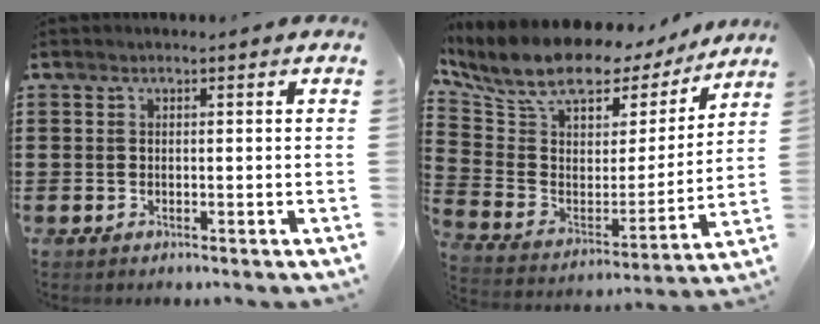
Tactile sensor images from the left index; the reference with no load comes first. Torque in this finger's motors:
{"motor_torque": [2.14, 0.00, 1.05, 0.21]}